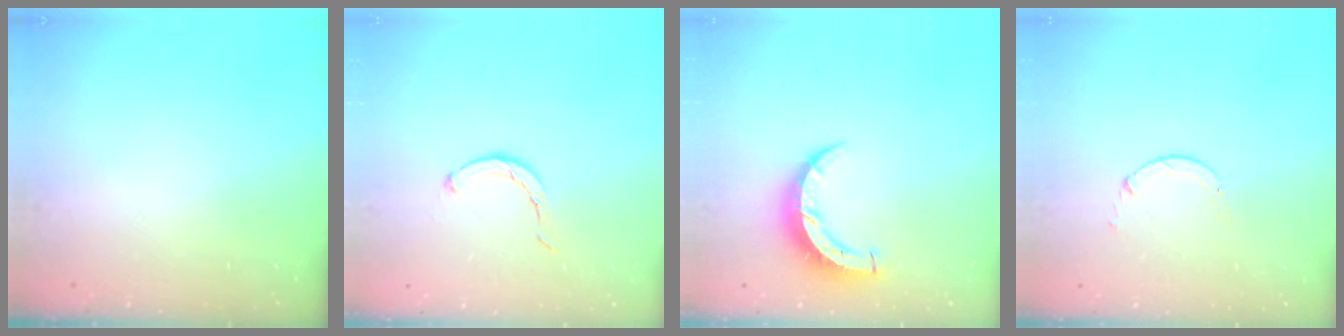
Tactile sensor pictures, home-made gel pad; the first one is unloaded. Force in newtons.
{"total": 2.7, "press": 2.7, "slide": 0.4}
{"total": 8.2, "press": 8.2, "slide": 0.6}
{"total": 0.7, "press": 0.7, "slide": 0.1}